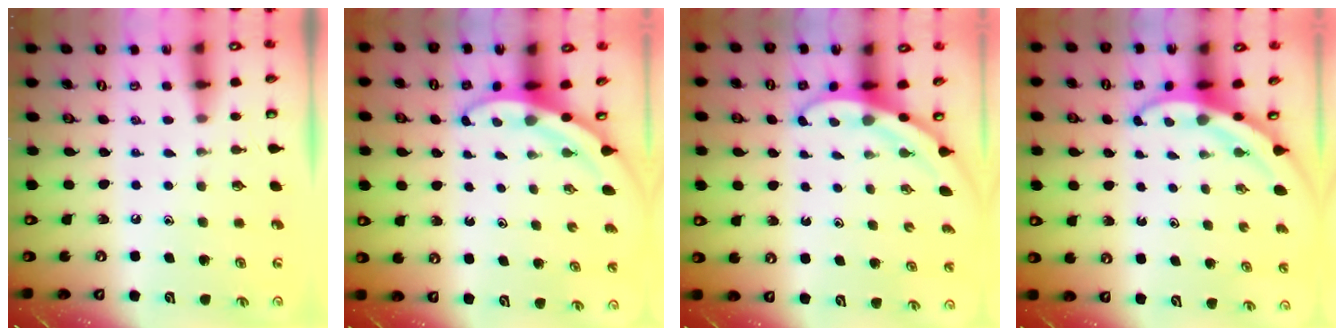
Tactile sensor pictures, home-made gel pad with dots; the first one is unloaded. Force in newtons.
{"total": 3.7, "press": 3.7, "slide": 0.1}
{"total": 3.0, "press": 3.0, "slide": 0.1}
{"total": 3.7, "press": 3.7, "slide": 0.5}